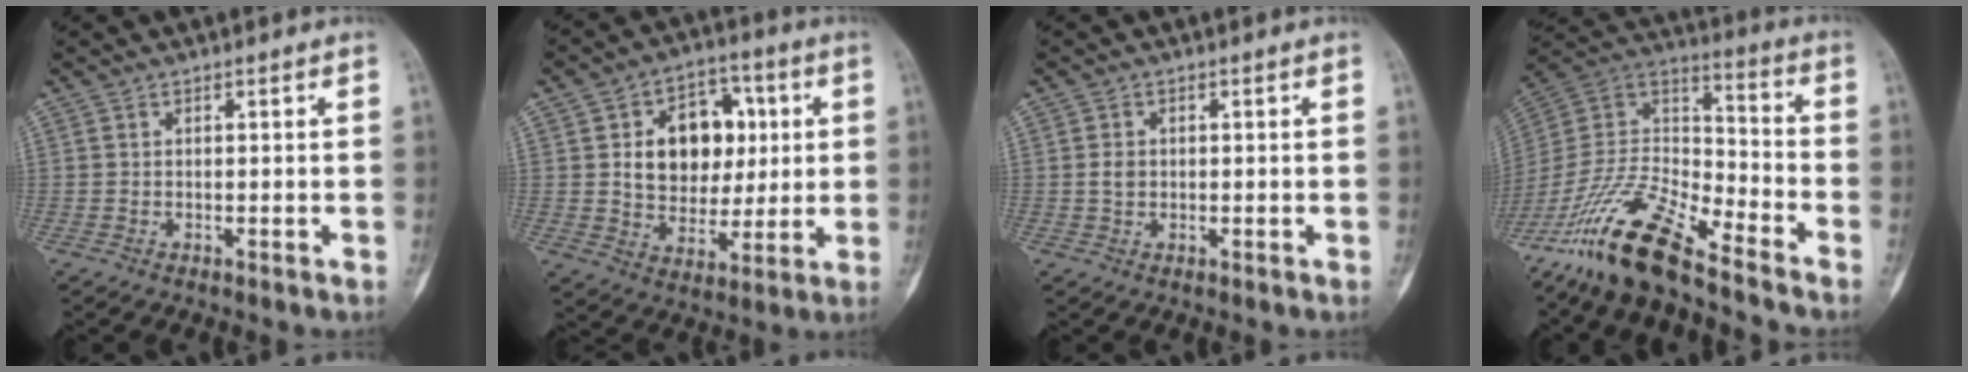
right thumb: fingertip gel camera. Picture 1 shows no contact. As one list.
[{"total": 15.5, "force": [2.9, 11.4, 10.0], "torque": [-0.098, 0.005, 0.051]}, {"total": 1.9, "force": [0.0, 1.5, 1.2], "torque": [-0.018, 0.002, 0.003]}, {"total": 19.5, "force": [-14.8, 5.2, 11.7], "torque": [-0.221, 0.073, -0.282]}]